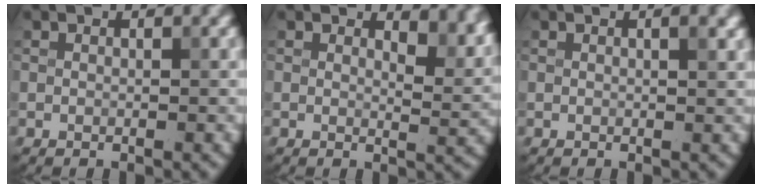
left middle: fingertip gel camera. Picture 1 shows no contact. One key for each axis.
{"total": 3.7, "fx": 2.4, "fy": 1.6, "fz": 2.3, "tx": -0.030, "ty": -0.008, "tz": 0.027}
{"total": 1.2, "fx": 0.4, "fy": 0.3, "fz": 1.1, "tx": -0.013, "ty": 0.000, "tz": 0.006}